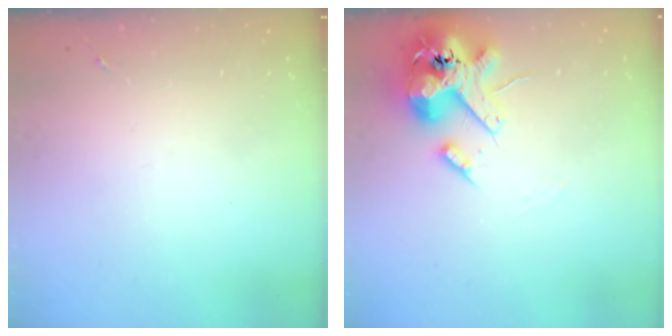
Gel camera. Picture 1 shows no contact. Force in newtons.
{"total": 16.8, "press": 16.5, "slide": 2.9}